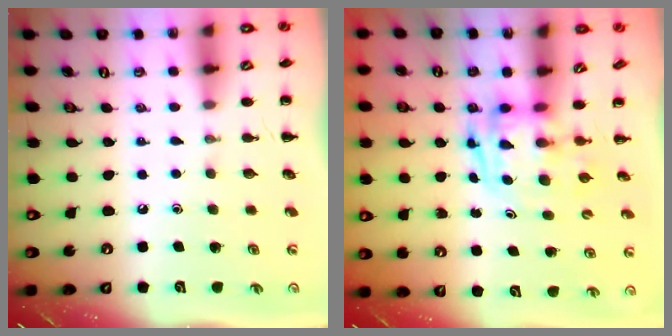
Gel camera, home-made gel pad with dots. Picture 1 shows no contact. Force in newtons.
{"total": 3.4, "press": 3.3, "slide": 0.6}